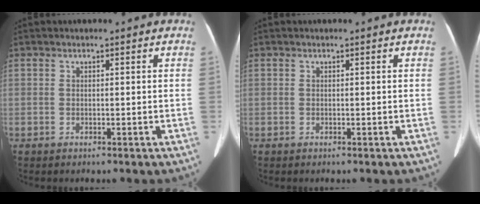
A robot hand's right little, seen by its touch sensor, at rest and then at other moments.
{"total": 0.0}